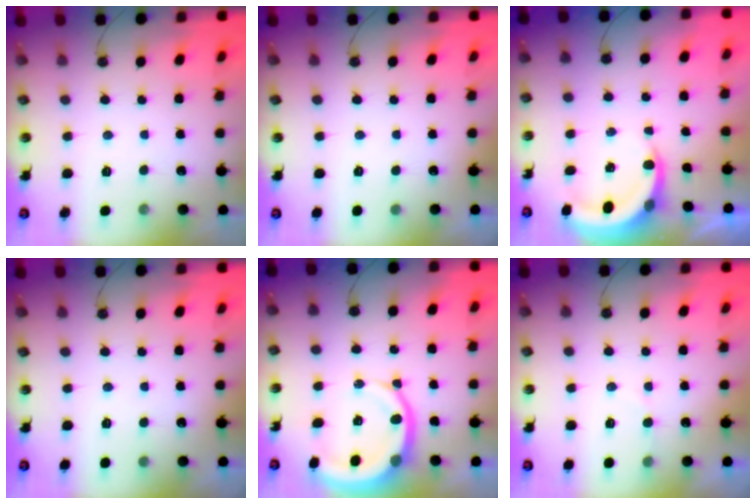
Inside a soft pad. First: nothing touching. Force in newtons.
{"total": 1.1, "press": 0.6, "slide": 0.9}
{"total": 5.9, "press": 5.9, "slide": 0.6}
{"total": 1.1, "press": 0.6, "slide": 0.9}
{"total": 11.3, "press": 11.2, "slide": 1.5}
{"total": 5.0, "press": 4.9, "slide": 0.5}